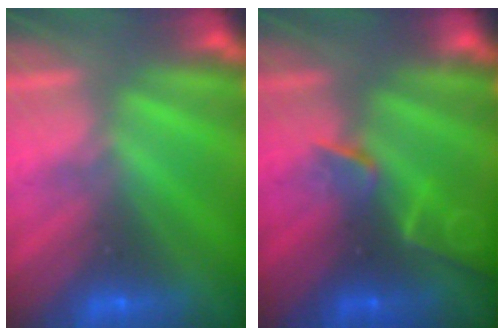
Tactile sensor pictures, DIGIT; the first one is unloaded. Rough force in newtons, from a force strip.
{"total": 2.1}